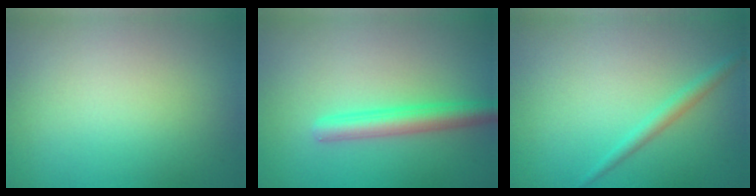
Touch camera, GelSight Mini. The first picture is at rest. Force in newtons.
{"total": 3.2, "press": 3.2, "slide": 0.1}
{"total": 1.5, "press": 1.5, "slide": 0.1}